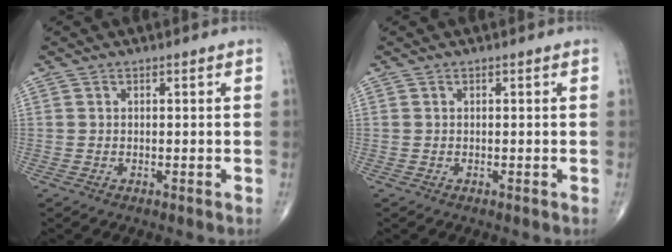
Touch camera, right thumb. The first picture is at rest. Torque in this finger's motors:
{"motor_torque": [0.01, 0.01, 0.00, 0.00, 0.00]}